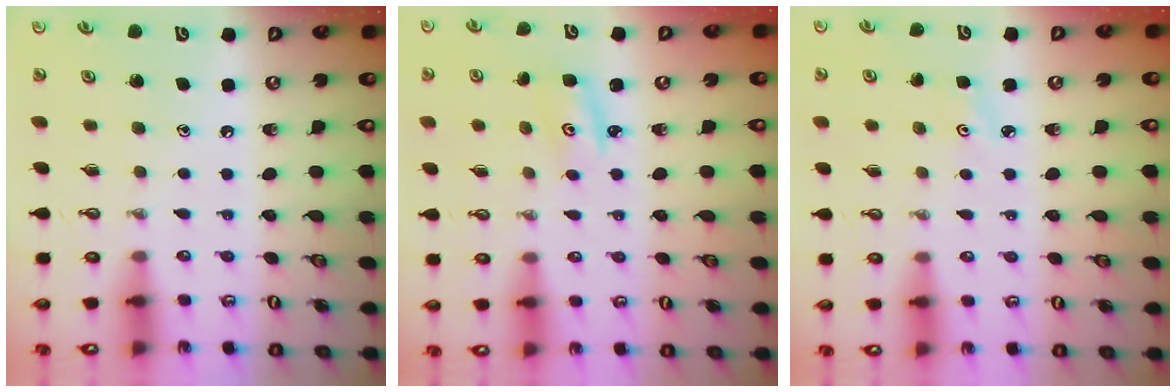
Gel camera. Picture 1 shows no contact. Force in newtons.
{"total": 2.7, "press": 2.7, "slide": 0.2}
{"total": 2.1, "press": 2.1, "slide": 0.3}